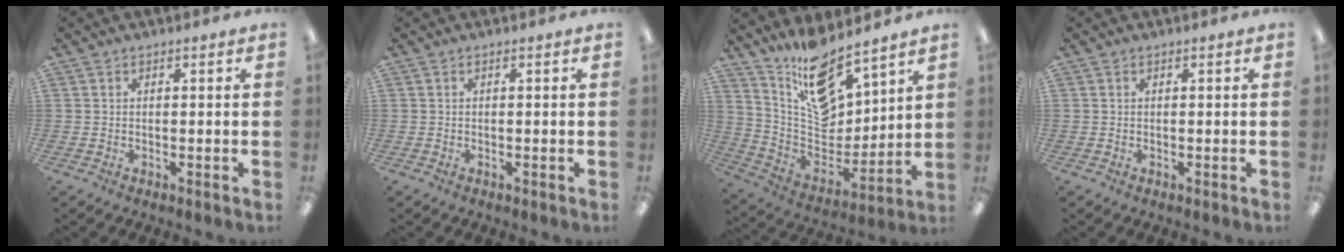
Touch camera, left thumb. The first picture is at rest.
{"total": 0.0}
{"total": 15.3, "force": [12.6, 5.5, 6.7], "torque": [-0.130, -0.094, 0.225]}
{"total": 0.0}